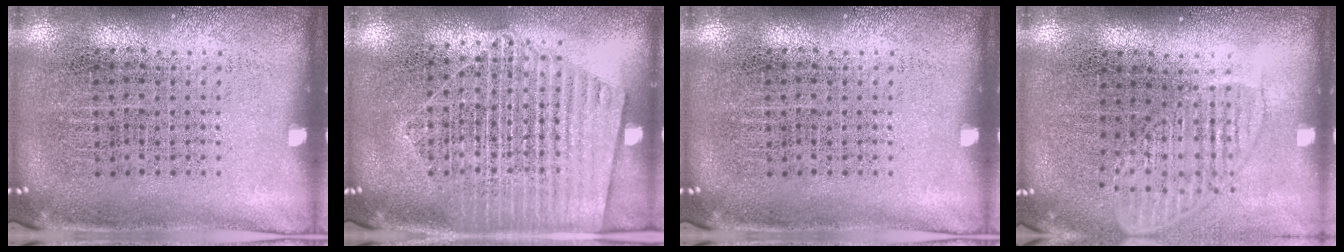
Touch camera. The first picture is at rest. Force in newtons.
{"total": 1.6, "press": 1.5, "slide": 0.6}
{"total": 0.0}
{"total": 1.6, "press": 1.3, "slide": 0.9}